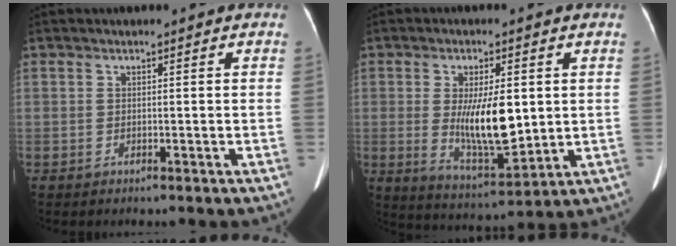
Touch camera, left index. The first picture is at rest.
{"total": 10.3, "force": [0.6, 3.0, 9.9], "torque": [-0.174, -0.016, 0.018]}